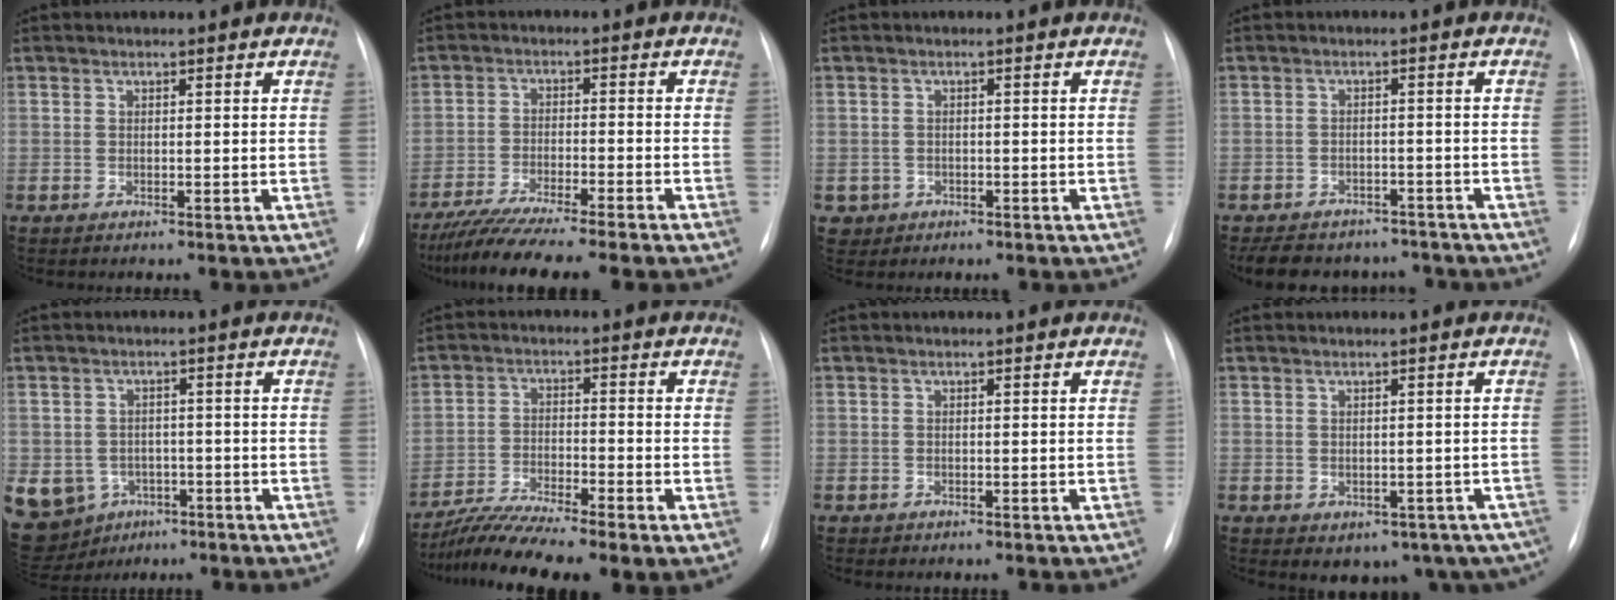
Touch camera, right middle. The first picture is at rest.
{"total": 12.2, "force": [-10.3, -0.5, 6.5], "torque": [-0.094, -0.032, -0.164]}
{"total": 2.4, "force": [-0.9, 2.2, 0.0], "torque": [0.003, 0.010, -0.011]}
{"total": 12.6, "force": [-10.9, 5.6, 3.2], "torque": [-0.061, 0.009, -0.134]}
{"total": 16.1, "force": [-6.2, 13.7, 5.7], "torque": [-0.171, 0.012, -0.078]}
{"total": 9.6, "force": [-7.4, 0.6, 6.1], "torque": [-0.119, -0.016, -0.130]}
{"total": 0.0}
{"total": 10.4, "force": [-6.6, 6.8, 4.4], "torque": [-0.036, 0.016, -0.071]}